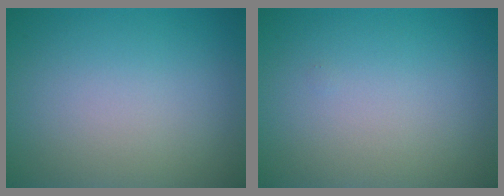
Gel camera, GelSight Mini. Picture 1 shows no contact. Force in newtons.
{"total": 0.0}